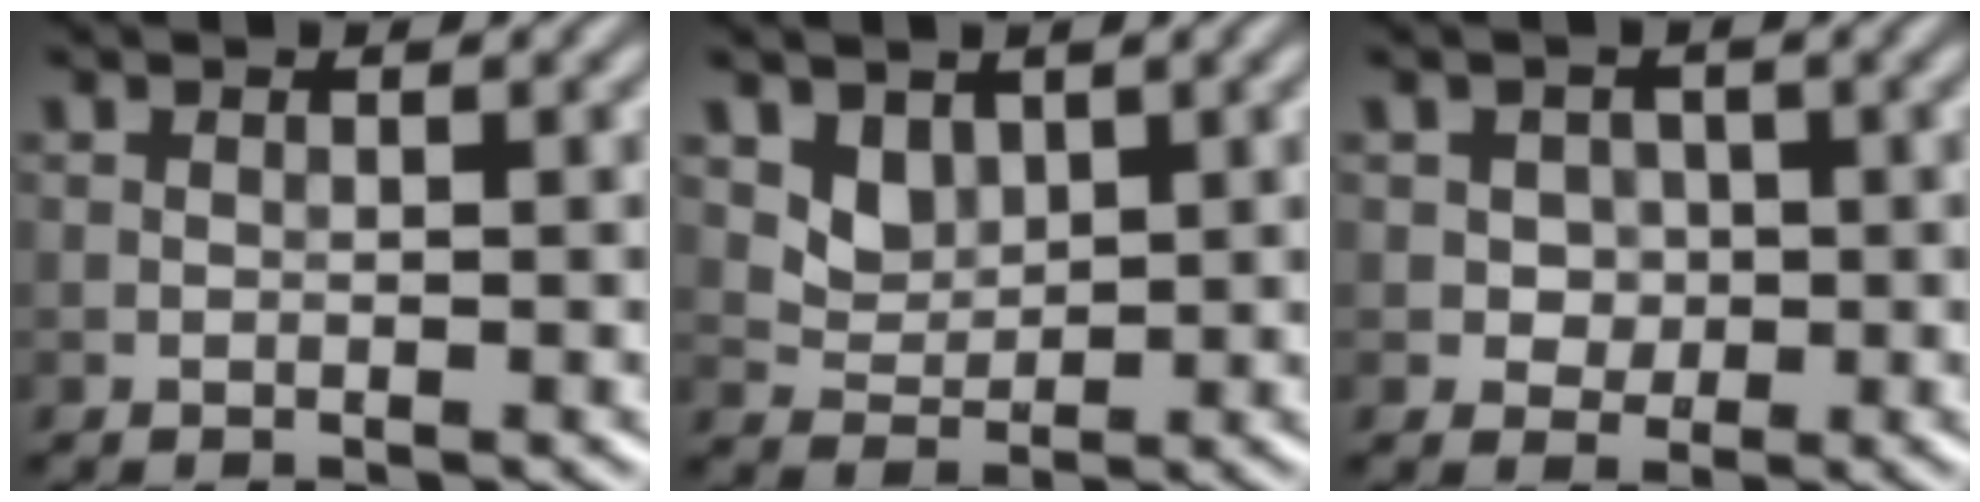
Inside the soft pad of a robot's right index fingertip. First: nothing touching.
{"total": 2.4, "force": [1.2, 1.8, 1.1], "torque": [-0.027, -0.016, 0.036]}
{"total": 2.0, "force": [0.0, 1.9, 0.8], "torque": [-0.001, 0.000, 0.000]}